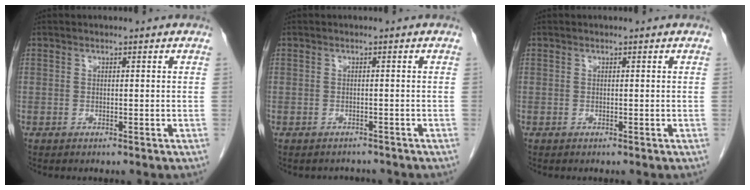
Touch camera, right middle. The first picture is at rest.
{"total": 1.9, "force": [-1.8, 0.7, -0.2], "torque": [-0.003, -0.003, -0.025]}
{"total": 0.0}